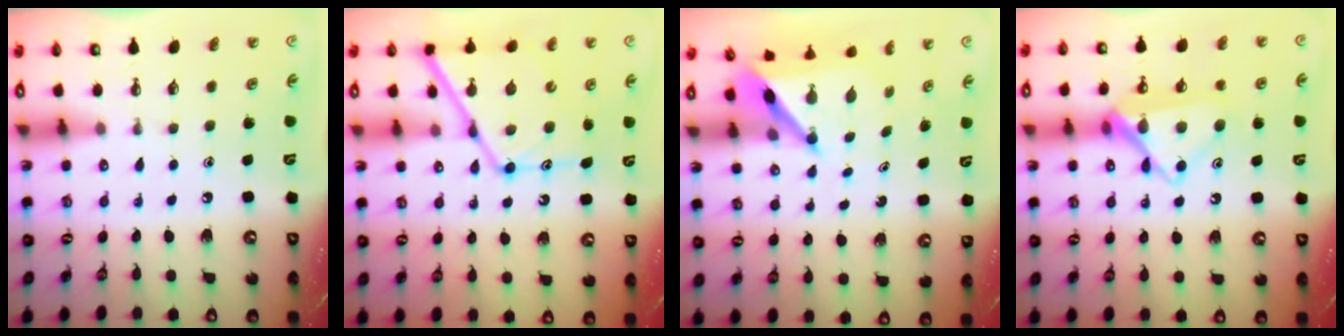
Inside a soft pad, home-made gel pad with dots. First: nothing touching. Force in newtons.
{"total": 17.1, "press": 17.0, "slide": 1.4}
{"total": 5.1, "press": 5.1, "slide": 0.5}
{"total": 15.3, "press": 15.3, "slide": 0.8}